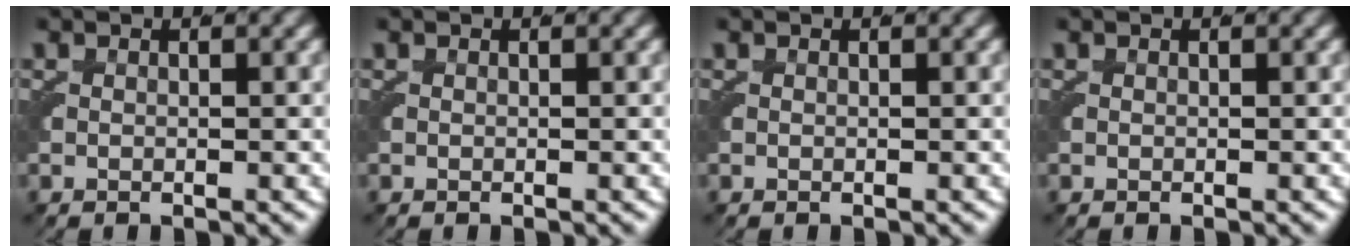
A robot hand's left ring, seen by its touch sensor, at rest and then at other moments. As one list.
[{"total": 0.0}, {"total": 0.0}, {"total": 0.0}]